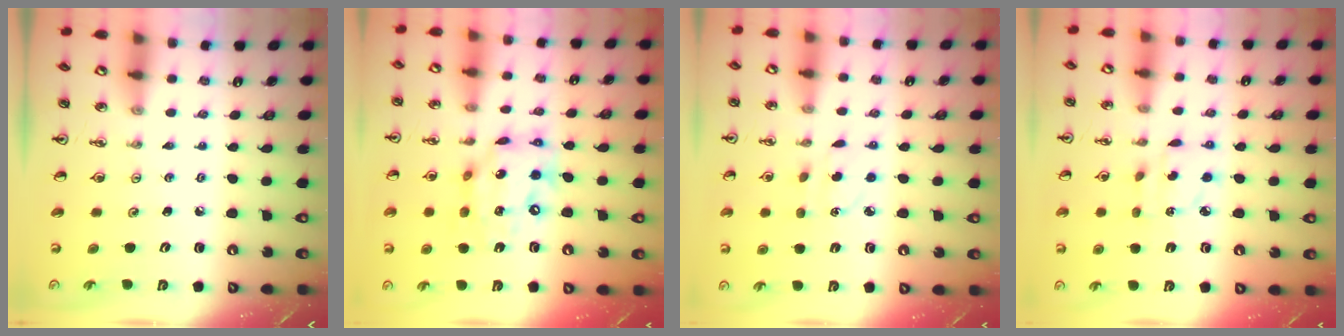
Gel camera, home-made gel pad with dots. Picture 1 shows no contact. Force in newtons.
{"total": 14.0, "press": 13.9, "slide": 1.1}
{"total": 3.5, "press": 3.4, "slide": 0.7}
{"total": 4.6, "press": 4.6, "slide": 0.1}